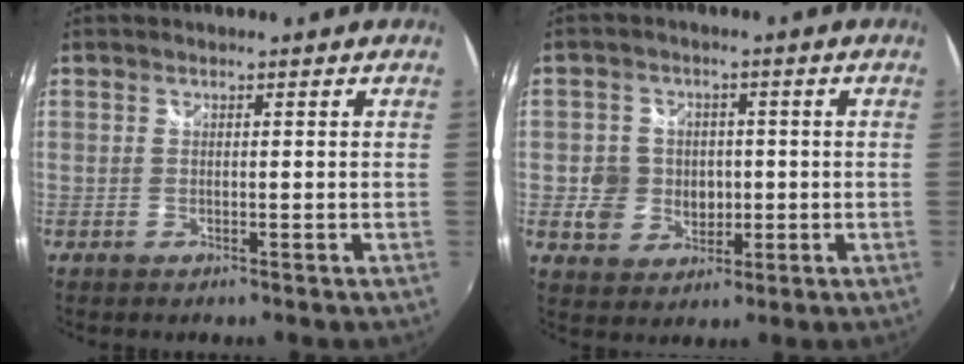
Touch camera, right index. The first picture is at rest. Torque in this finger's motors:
{"motor_torque": [0.09, 0.11, 0.28, 0.04]}